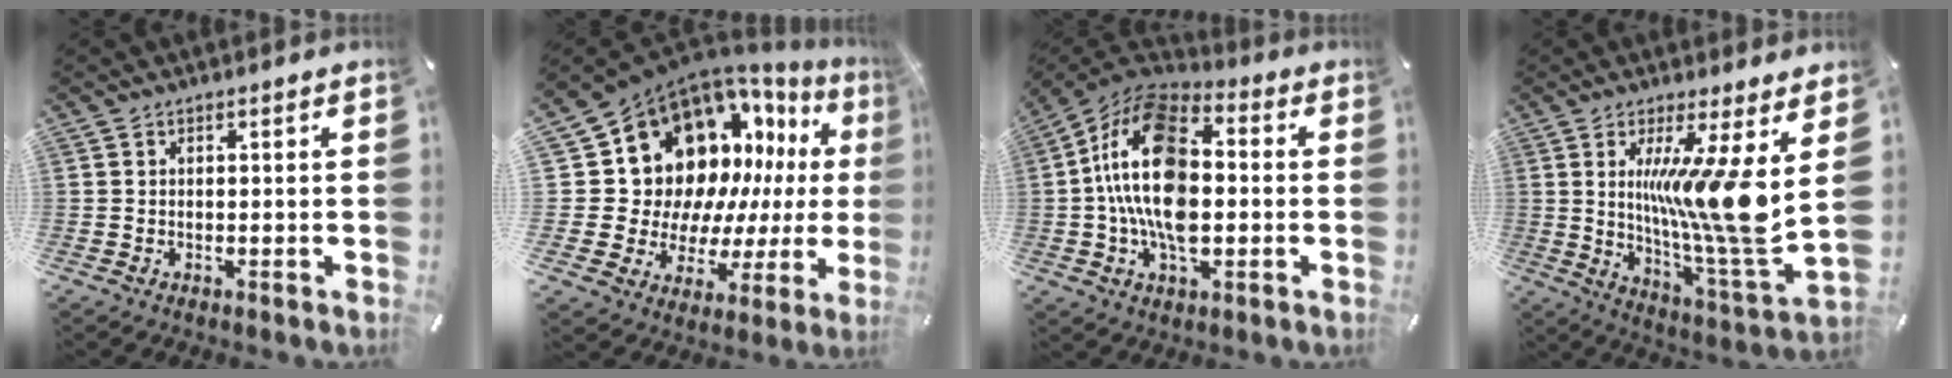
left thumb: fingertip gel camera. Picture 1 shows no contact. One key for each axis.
{"total": 18.5, "fx": 8.2, "fy": 14.0, "fz": 9.0, "tx": -0.154, "ty": -0.094, "tz": 0.176}
{"total": 19.6, "fx": -0.9, "fy": 11.6, "fz": 15.8, "tx": -0.326, "ty": 0.002, "tz": -0.025}
{"total": 17.0, "fx": 4.1, "fy": 0.8, "fz": 16.4, "tx": -0.271, "ty": -0.047, "tz": 0.048}